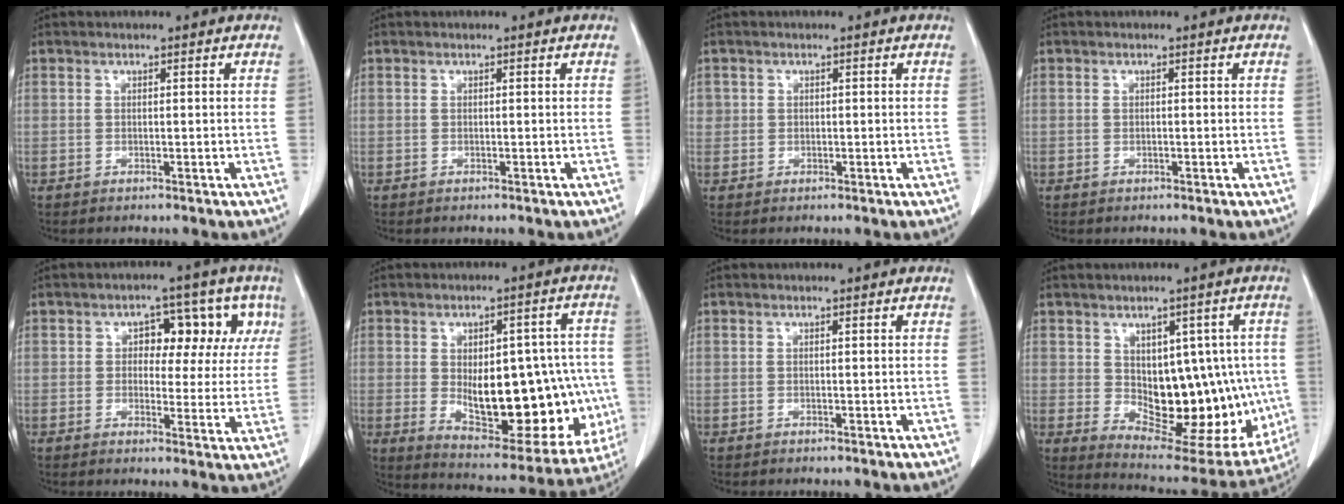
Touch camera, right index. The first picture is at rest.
{"total": 0.0}
{"total": 1.3, "force": [0.3, 1.3, 0.1], "torque": [0.015, 0.006, 0.004]}
{"total": 0.0}
{"total": 9.2, "force": [3.0, 5.3, 6.9], "torque": [-0.068, 0.030, 0.035]}
{"total": 21.9, "force": [-2.7, 9.9, 19.3], "torque": [-0.234, 0.016, -0.005]}
{"total": 0.0}
{"total": 17.8, "force": [-1.1, 9.3, 15.1], "torque": [-0.193, 0.003, 0.015]}